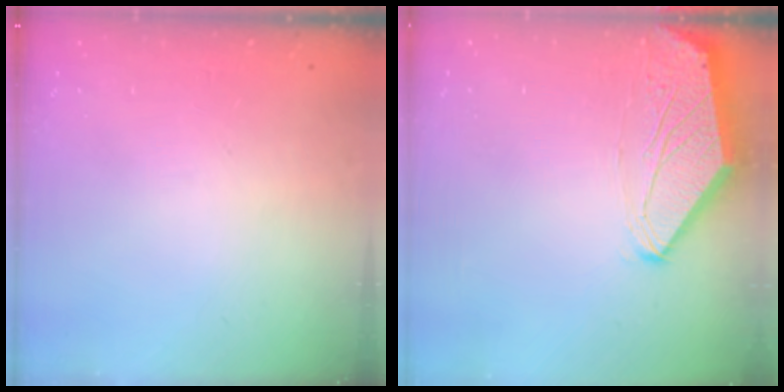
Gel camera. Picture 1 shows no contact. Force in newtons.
{"total": 0.0}